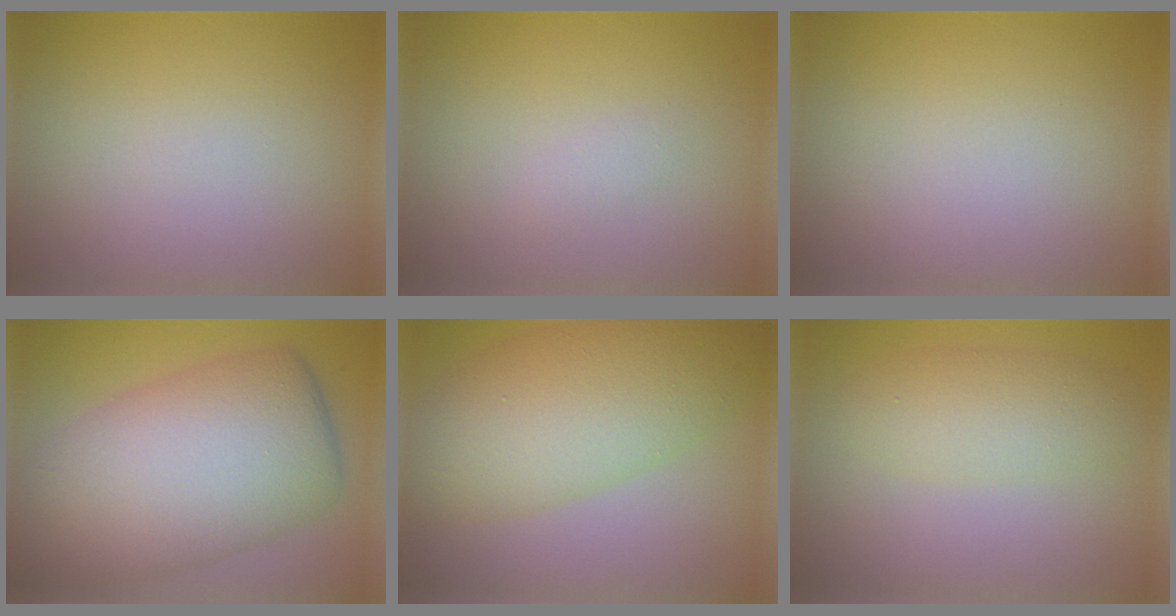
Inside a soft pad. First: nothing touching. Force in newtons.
{"total": 0.7, "press": 0.7, "slide": 0.0}
{"total": 0.0}
{"total": 12.2, "press": 12.2, "slide": 0.4}
{"total": 8.5, "press": 8.5, "slide": 0.2}
{"total": 3.2, "press": 3.2, "slide": 0.1}